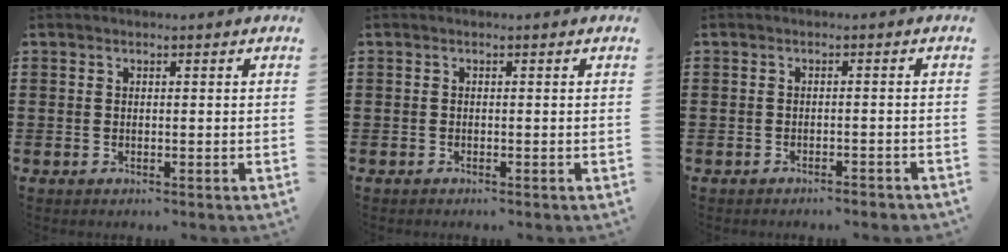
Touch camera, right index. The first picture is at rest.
{"total": 0.0}
{"total": 1.4, "force": [-1.4, 0.0, 0.5], "torque": [-0.011, 0.002, -0.028]}